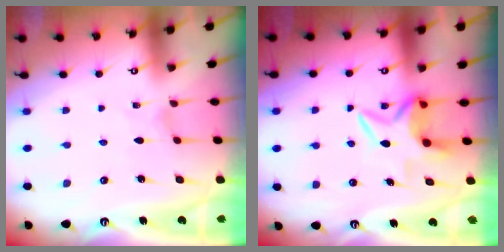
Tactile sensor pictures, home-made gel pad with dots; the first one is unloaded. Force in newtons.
{"total": 7.0, "press": 7.0, "slide": 1.0}